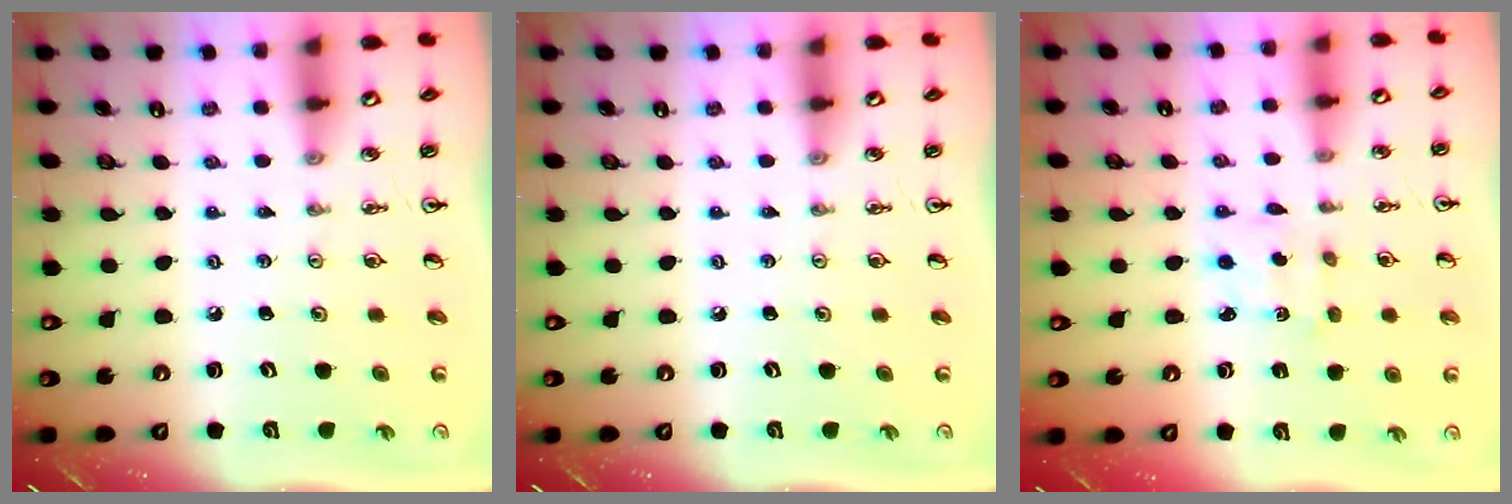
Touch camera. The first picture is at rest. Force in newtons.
{"total": 0.0}
{"total": 2.7, "press": 2.7, "slide": 0.5}